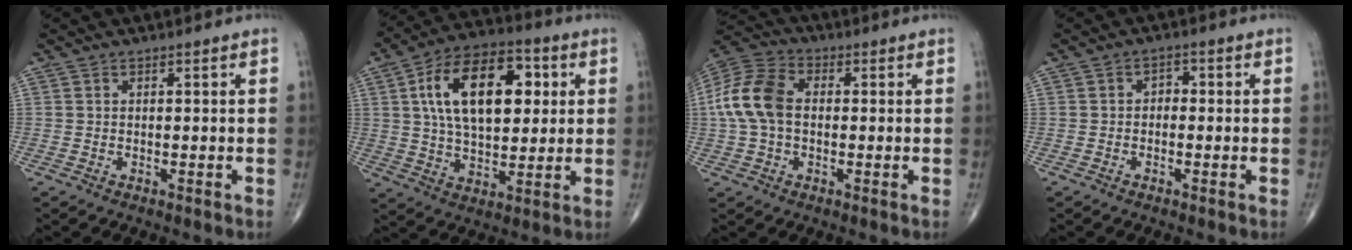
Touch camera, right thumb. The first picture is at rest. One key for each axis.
{"total": 19.6, "fx": 4.6, "fy": 10.8, "fz": 15.6, "tx": -0.234, "ty": 0.009, "tz": 0.073}
{"total": 11.9, "fx": 0.3, "fy": 7.9, "fz": 8.9, "tx": -0.191, "ty": 0.030, "tz": -0.003}
{"total": 1.9, "fx": -0.3, "fy": 1.5, "fz": 1.2, "tx": -0.006, "ty": 0.010, "tz": -0.014}